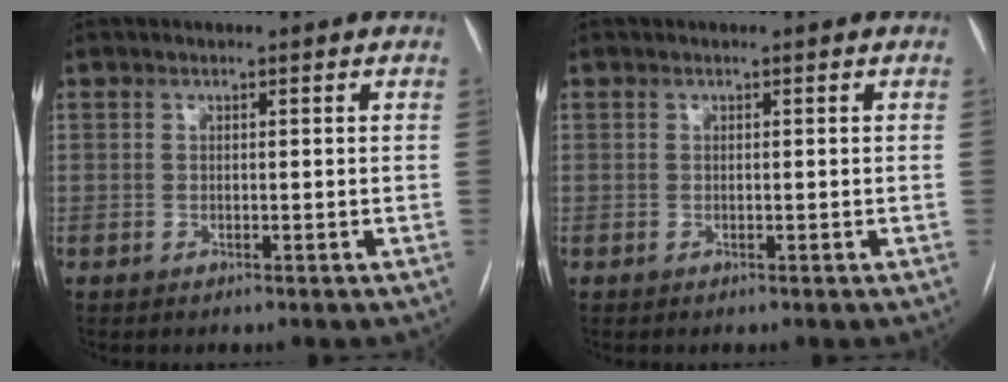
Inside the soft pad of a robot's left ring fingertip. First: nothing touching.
{"total": 0.0}